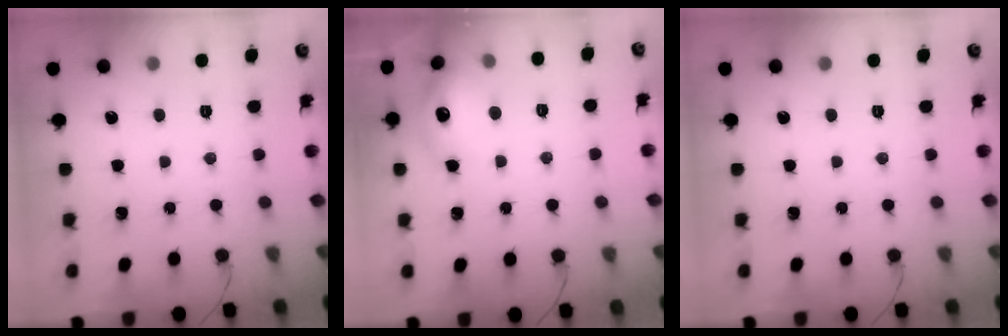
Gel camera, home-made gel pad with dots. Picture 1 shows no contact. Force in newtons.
{"total": 13.7, "press": 13.6, "slide": 1.0}
{"total": 0.0}